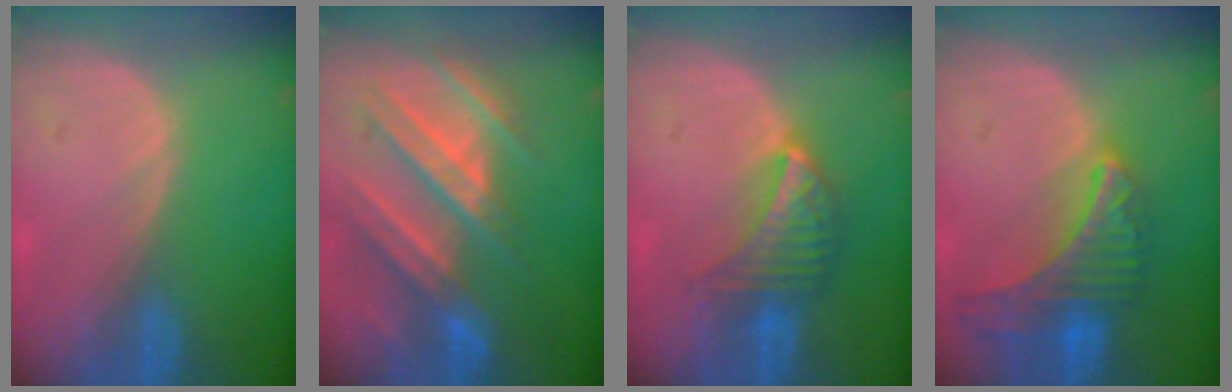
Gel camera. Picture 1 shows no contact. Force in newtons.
{"total": 10.4, "press": 9.6, "slide": 4.0}
{"total": 7.0, "press": 6.2, "slide": 3.3}
{"total": 9.3, "press": 8.2, "slide": 4.5}